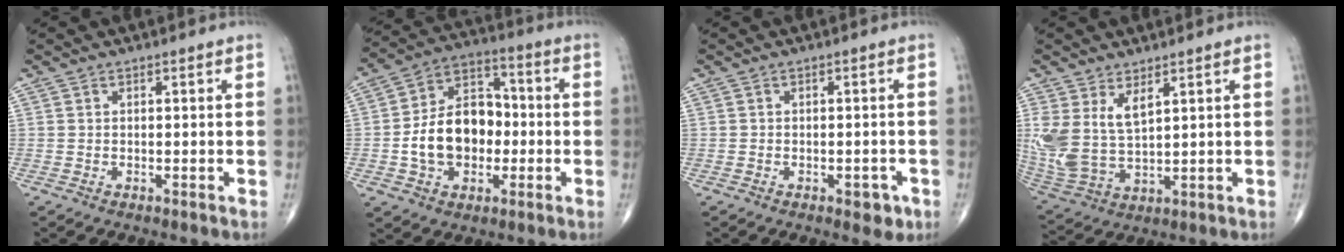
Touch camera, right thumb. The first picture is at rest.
{"total": 15.1, "force": [-2.1, 10.6, 10.5], "torque": [-0.147, 0.038, -0.040]}
{"total": 3.2, "force": [-1.6, 1.8, 2.2], "torque": [-0.007, 0.005, -0.019]}
{"total": 10.6, "force": [4.2, 5.2, 8.1], "torque": [-0.181, -0.018, 0.101]}